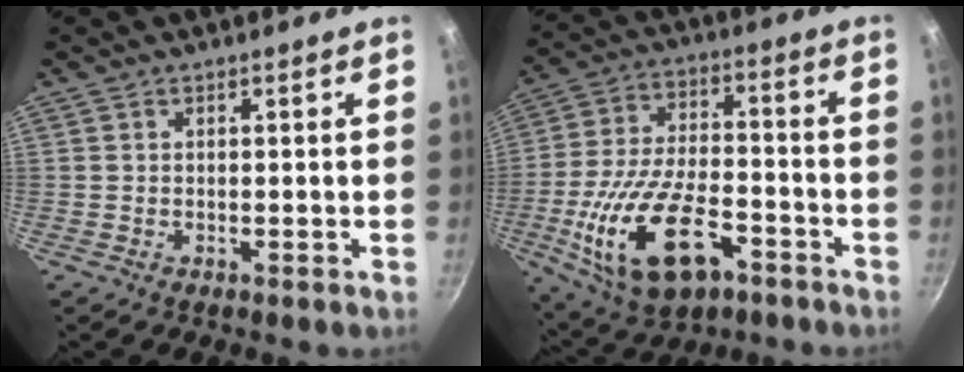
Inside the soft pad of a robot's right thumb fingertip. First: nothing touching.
{"total": 20.0, "force": [-7.9, 10.3, 15.2], "torque": [-0.285, 0.026, -0.136]}